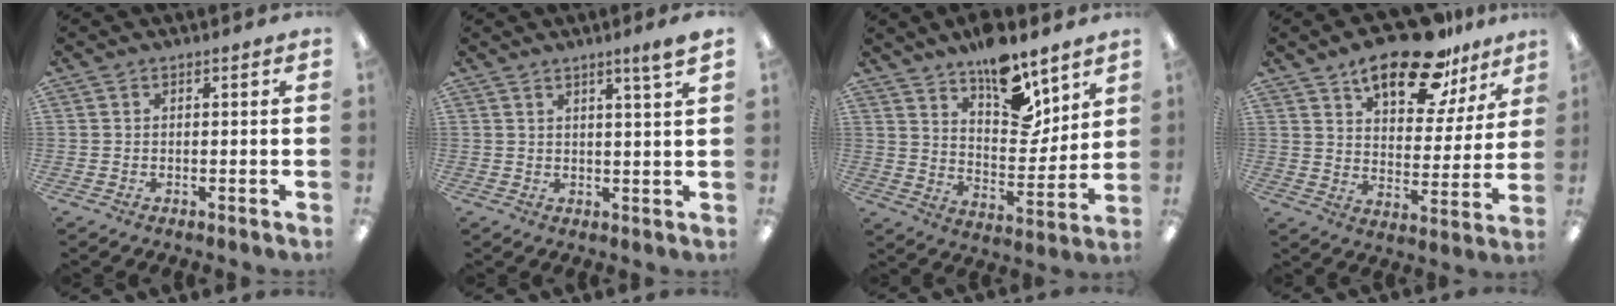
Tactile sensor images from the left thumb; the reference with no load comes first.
{"total": 3.5, "force": [2.6, -0.6, 2.2], "torque": [-0.039, -0.010, 0.042]}
{"total": 14.1, "force": [10.7, 5.9, 6.9], "torque": [-0.097, -0.077, 0.189]}
{"total": 18.0, "force": [13.1, 7.3, 9.9], "torque": [-0.143, -0.075, 0.221]}